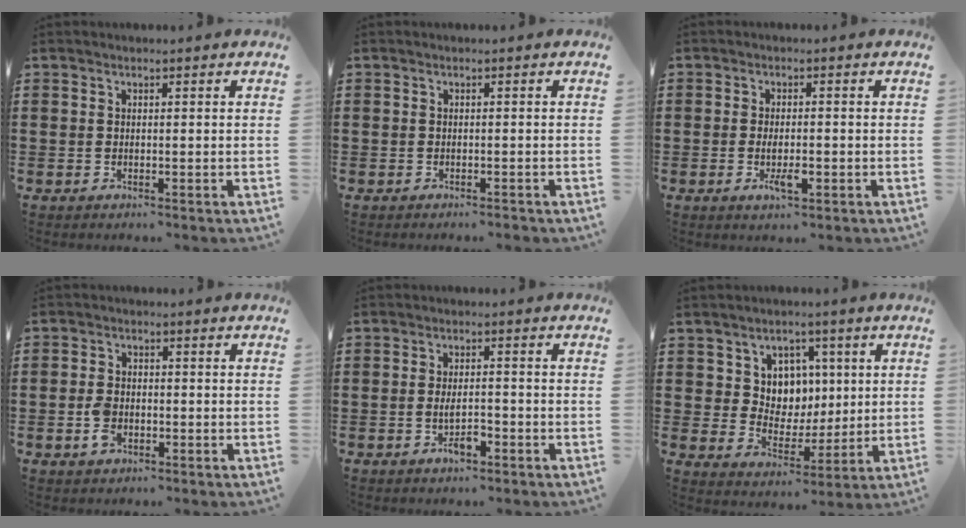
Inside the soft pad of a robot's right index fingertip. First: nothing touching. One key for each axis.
{"total": 0.7, "fx": -0.7, "fy": -0.1, "fz": 0.1, "tx": -0.005, "ty": -0.004, "tz": -0.014}
{"total": 3.4, "fx": -1.0, "fy": 1.1, "fz": 3.0, "tx": -0.060, "ty": -0.001, "tz": -0.019}
{"total": 3.2, "fx": -1.1, "fy": 2.1, "fz": 2.2, "tx": -0.055, "ty": -0.004, "tz": -0.022}
{"total": 3.5, "fx": -1.5, "fy": 1.2, "fz": 2.9, "tx": -0.050, "ty": 0.005, "tz": -0.028}
{"total": 6.7, "fx": 2.4, "fy": 5.9, "fz": 1.9, "tx": -0.063, "ty": 0.004, "tz": 0.044}